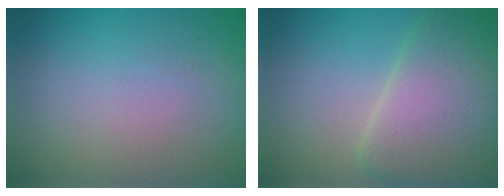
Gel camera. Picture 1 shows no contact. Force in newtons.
{"total": 8.9, "press": 8.9, "slide": 0.2}